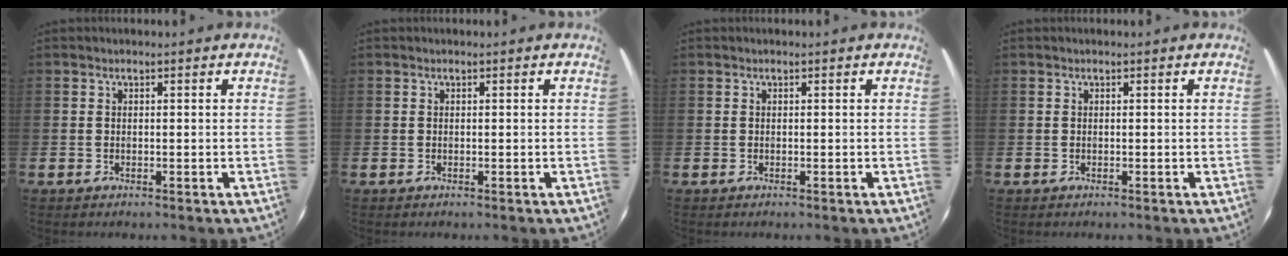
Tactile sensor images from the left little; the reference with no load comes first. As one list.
[{"total": 0.0}, {"total": 0.0}, {"total": 0.0}]